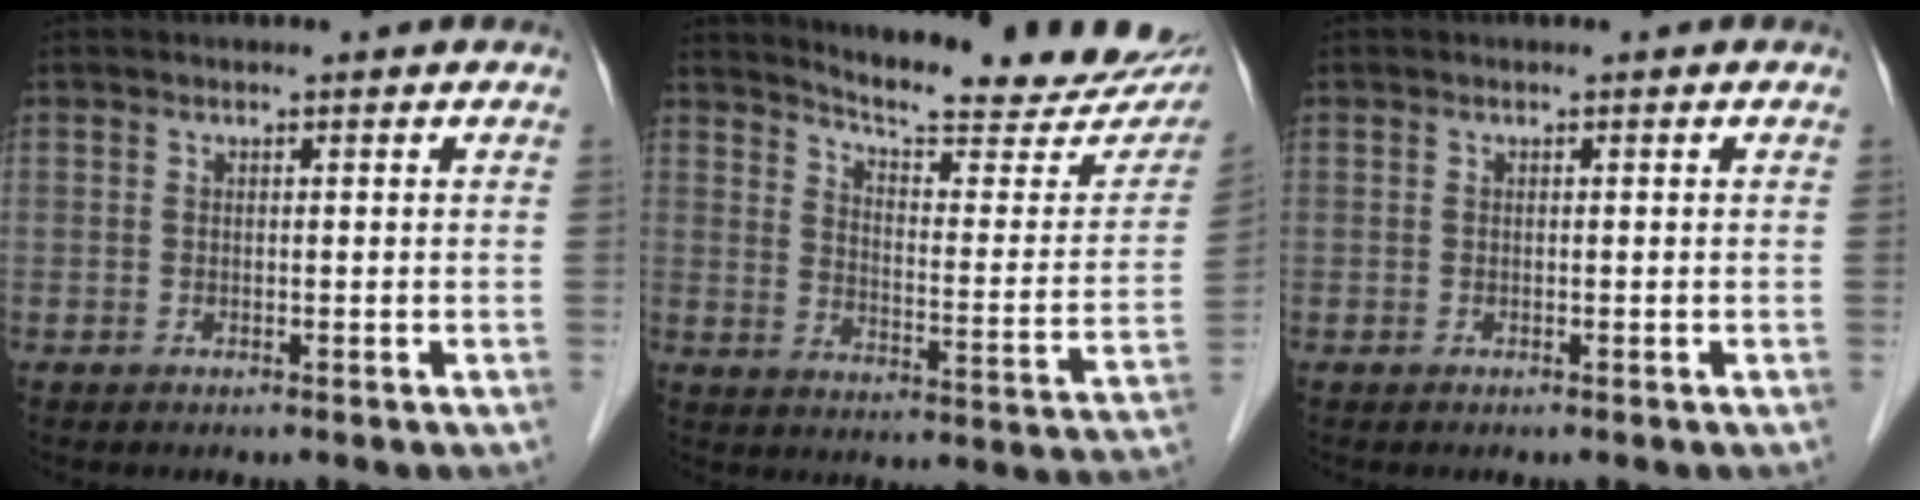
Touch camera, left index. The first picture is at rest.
{"total": 21.4, "force": [19.4, 2.6, 8.8], "torque": [-0.119, -0.073, 0.239]}
{"total": 0.0}